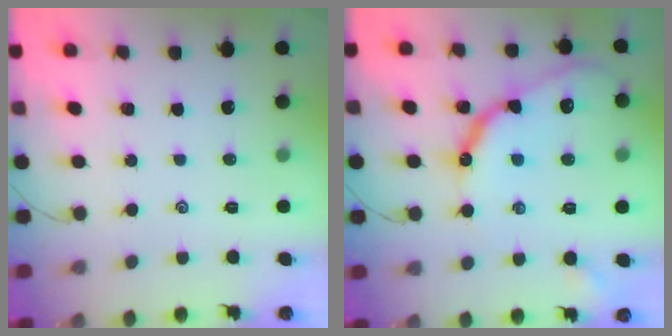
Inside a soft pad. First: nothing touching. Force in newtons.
{"total": 14.4, "press": 14.4, "slide": 1.2}